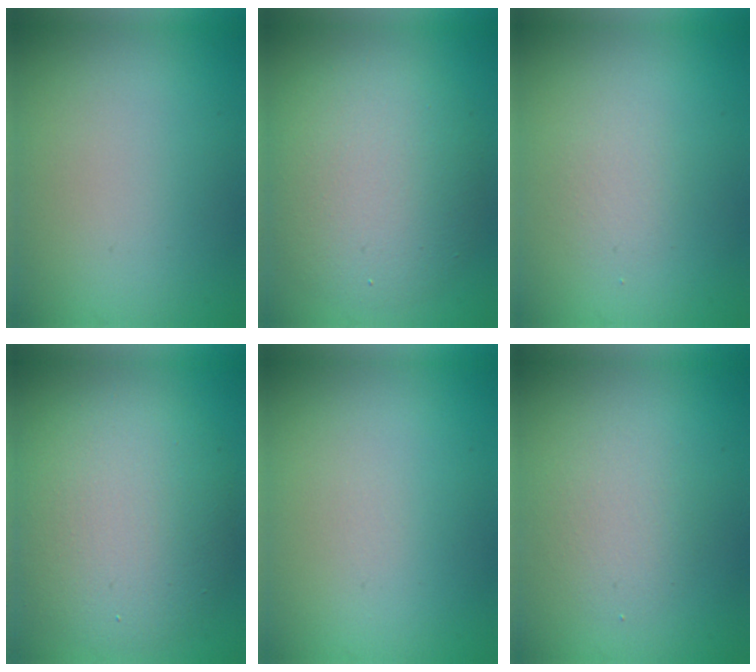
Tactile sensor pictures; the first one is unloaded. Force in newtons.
{"total": 6.7, "press": 6.7, "slide": 0.5}
{"total": 1.3, "press": 1.3, "slide": 0.0}
{"total": 8.4, "press": 8.4, "slide": 0.4}
{"total": 0.0}
{"total": 2.3, "press": 2.3, "slide": 0.1}